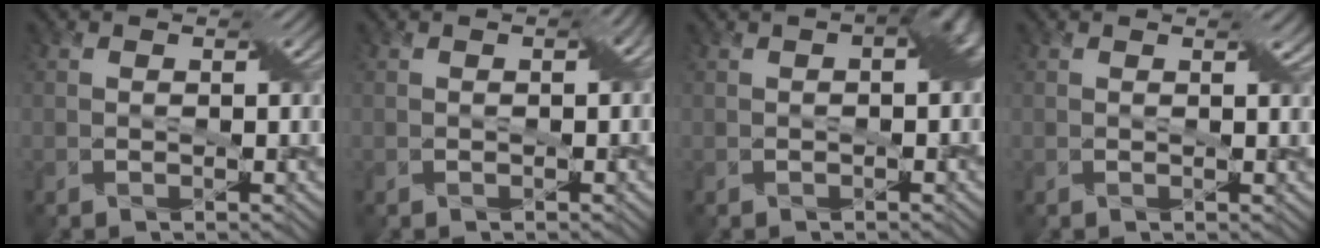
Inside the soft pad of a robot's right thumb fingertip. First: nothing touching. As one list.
[{"total": 1.4, "force": [0.1, 0.7, 1.2], "torque": [-0.015, 0.004, 0.002]}, {"total": 3.9, "force": [0.4, 1.8, 3.4], "torque": [-0.037, 0.011, 0.004]}, {"total": 0.9, "force": [0.6, 0.1, 0.7], "torque": [-0.012, 0.000, 0.010]}]